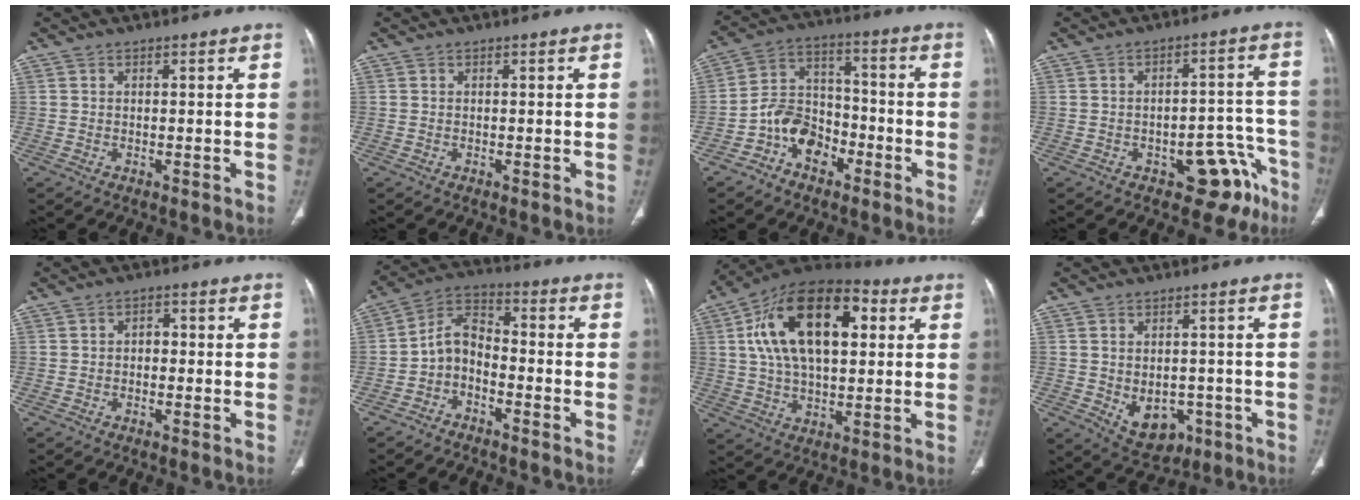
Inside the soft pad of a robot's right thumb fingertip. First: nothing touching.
{"total": 0.0}
{"total": 10.0, "force": [-5.1, 7.1, 4.9], "torque": [-0.056, 0.054, -0.100]}
{"total": 10.9, "force": [-6.2, 6.0, 6.6], "torque": [-0.028, 0.057, -0.074]}
{"total": 2.0, "force": [-0.3, 1.5, 1.3], "torque": [-0.006, 0.010, -0.012]}
{"total": 7.0, "force": [-3.0, 4.6, 4.4], "torque": [-0.070, 0.050, -0.073]}
{"total": 21.3, "force": [5.2, 11.6, 17.1], "torque": [-0.270, 0.015, 0.077]}
{"total": 8.0, "force": [-2.3, 5.9, 4.9], "torque": [-0.044, 0.011, -0.015]}